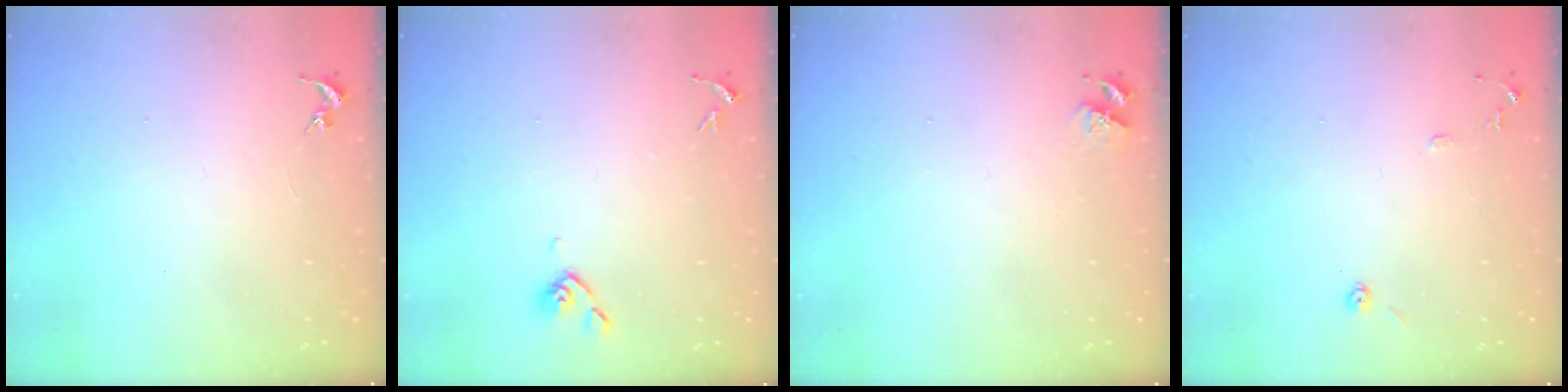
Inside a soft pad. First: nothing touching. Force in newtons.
{"total": 5.1, "press": 5.0, "slide": 0.8}
{"total": 3.5, "press": 3.5, "slide": 0.5}
{"total": 6.0, "press": 5.9, "slide": 0.8}